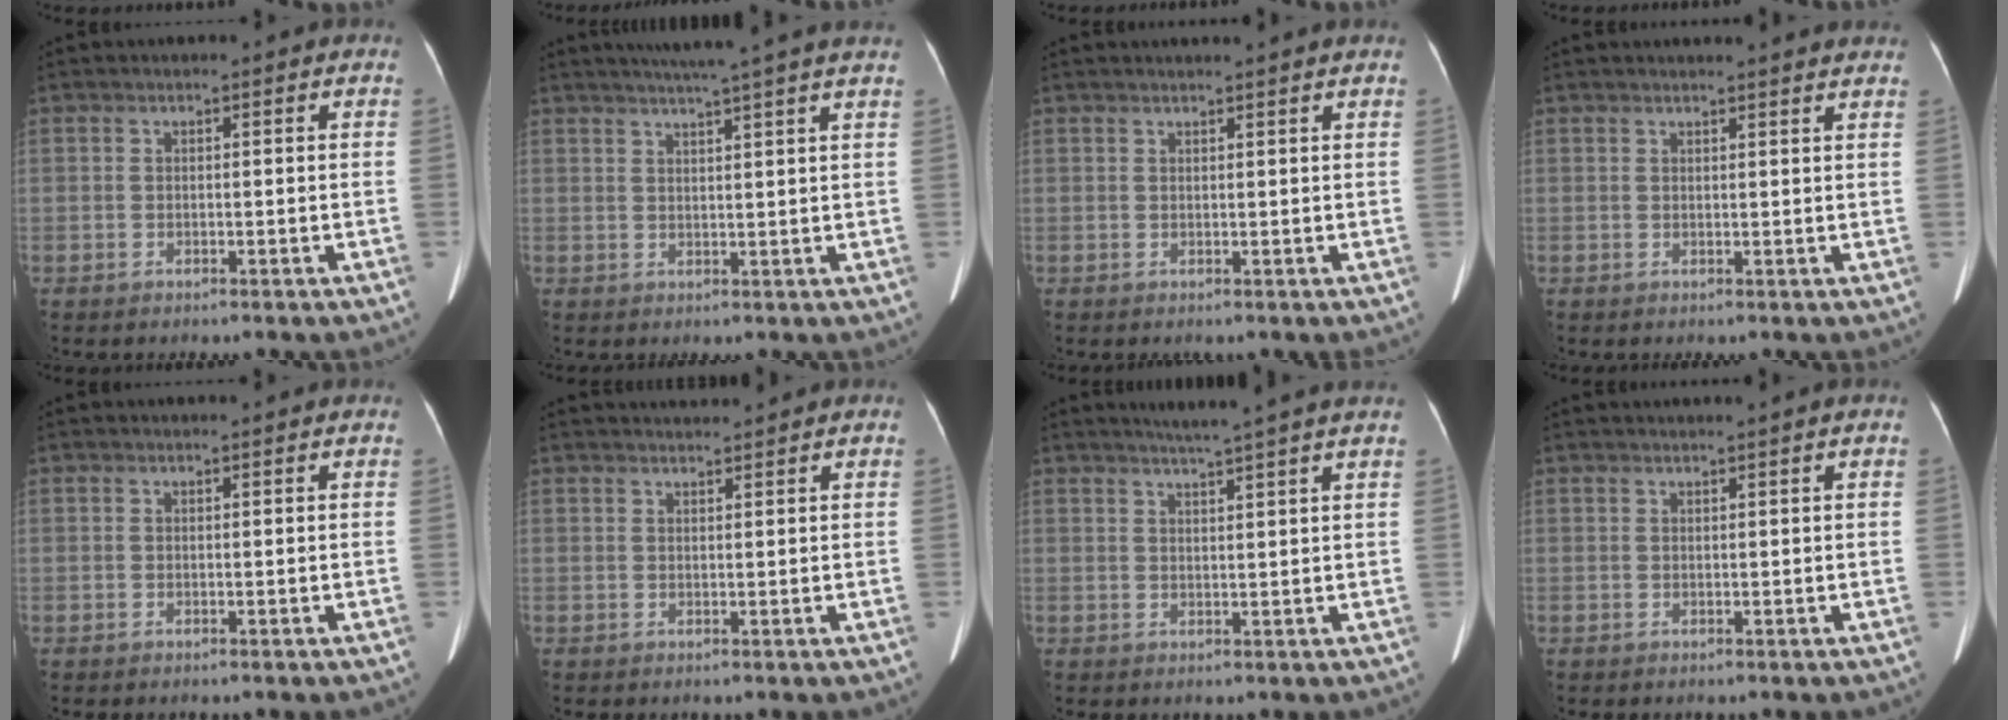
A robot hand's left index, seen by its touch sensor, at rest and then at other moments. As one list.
[{"total": 9.7, "force": [8.1, -1.4, 5.2], "torque": [-0.077, 0.019, 0.094]}, {"total": 4.1, "force": [3.8, -0.5, 1.3], "torque": [-0.017, 0.020, 0.043]}, {"total": 8.7, "force": [8.3, 0.4, 2.6], "torque": [-0.030, 0.015, 0.077]}, {"total": 1.1, "force": [1.1, -0.1, 0.2], "torque": [-0.013, 0.006, 0.012]}, {"total": 2.3, "force": [2.3, -0.3, 0.2], "torque": [-0.004, 0.014, 0.038]}, {"total": 6.7, "force": [5.8, -1.3, 3.2], "torque": [-0.046, 0.009, 0.071]}, {"total": 2.0, "force": [1.7, -0.7, 0.7], "torque": [-0.013, 0.011, 0.031]}]